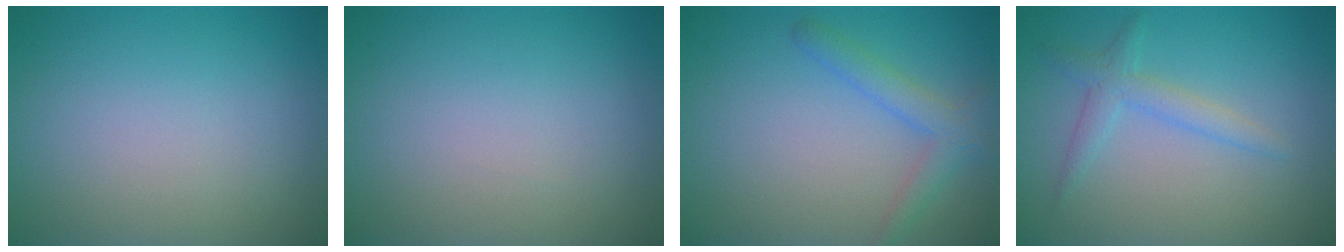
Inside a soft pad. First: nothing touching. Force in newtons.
{"total": 0.0}
{"total": 2.5, "press": 2.5, "slide": 0.2}
{"total": 2.2, "press": 2.2, "slide": 0.1}